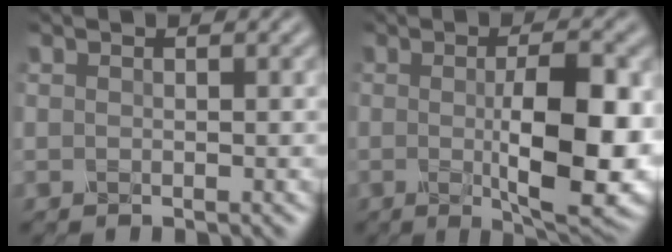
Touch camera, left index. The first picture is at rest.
{"total": 10.2, "force": [-0.7, 3.1, 9.7], "torque": [-0.141, -0.015, -0.005]}